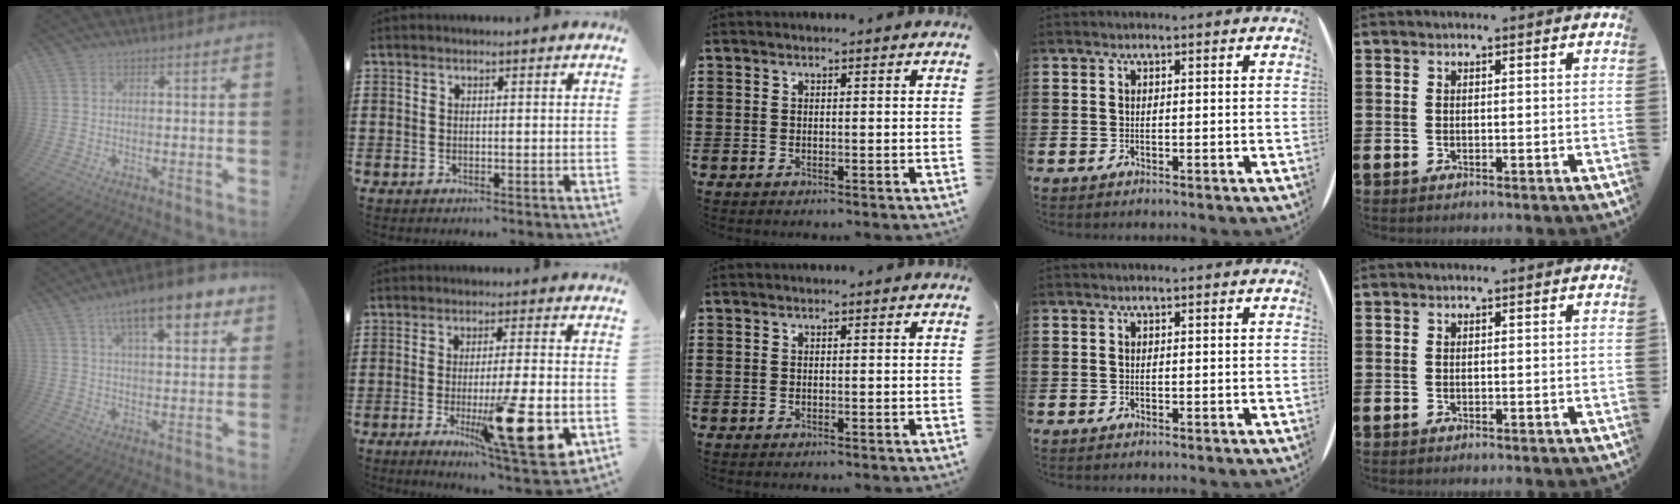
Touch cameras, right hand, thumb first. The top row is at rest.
{"thumb": {"total": 13.9, "force": [7.6, 4.2, 10.9], "torque": [-0.167, -0.031, 0.120]}, "index": {"total": 14.3, "force": [-3.9, 2.3, 13.5], "torque": [-0.209, -0.017, -0.057]}}